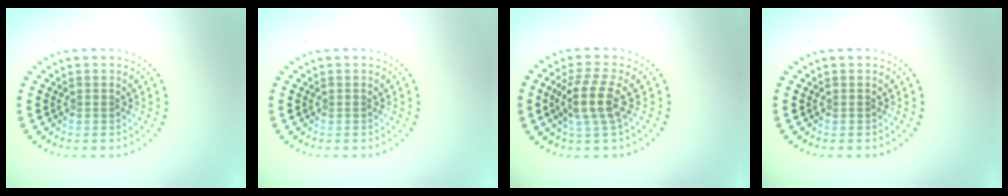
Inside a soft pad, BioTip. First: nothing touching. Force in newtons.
{"total": 0.0}
{"total": 3.7, "press": 2.9, "slide": 2.3}
{"total": 0.0}